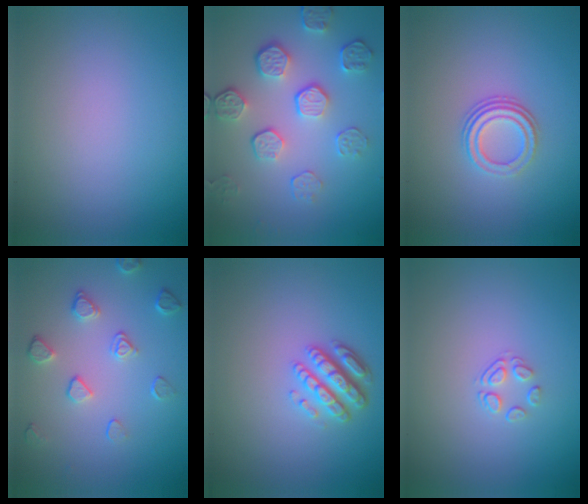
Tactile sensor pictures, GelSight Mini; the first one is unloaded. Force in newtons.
{"total": 5.3, "press": 3.8, "slide": 3.7}
{"total": 3.0, "press": 2.2, "slide": 2.0}
{"total": 2.4, "press": 1.9, "slide": 1.4}
{"total": 3.3, "press": 3.0, "slide": 1.4}
{"total": 1.5, "press": 0.8, "slide": 1.3}